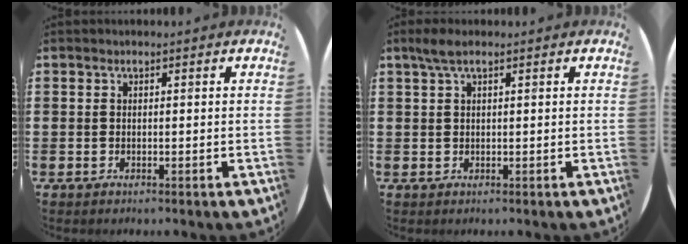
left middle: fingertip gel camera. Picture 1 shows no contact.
{"total": 2.0, "force": [1.2, 0.4, 1.6], "torque": [-0.032, 0.005, 0.021]}